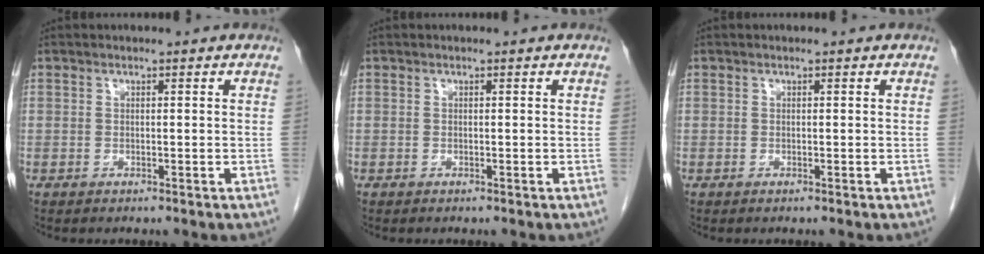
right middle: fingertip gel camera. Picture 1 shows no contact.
{"total": 0.0}
{"total": 0.0}